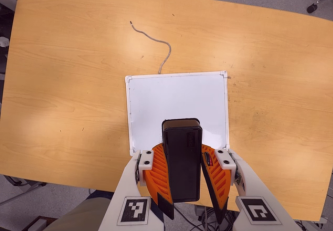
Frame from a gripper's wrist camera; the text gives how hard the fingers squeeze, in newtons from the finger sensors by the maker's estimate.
{"total": 9.9, "left": 10.1, "right": 9.6}